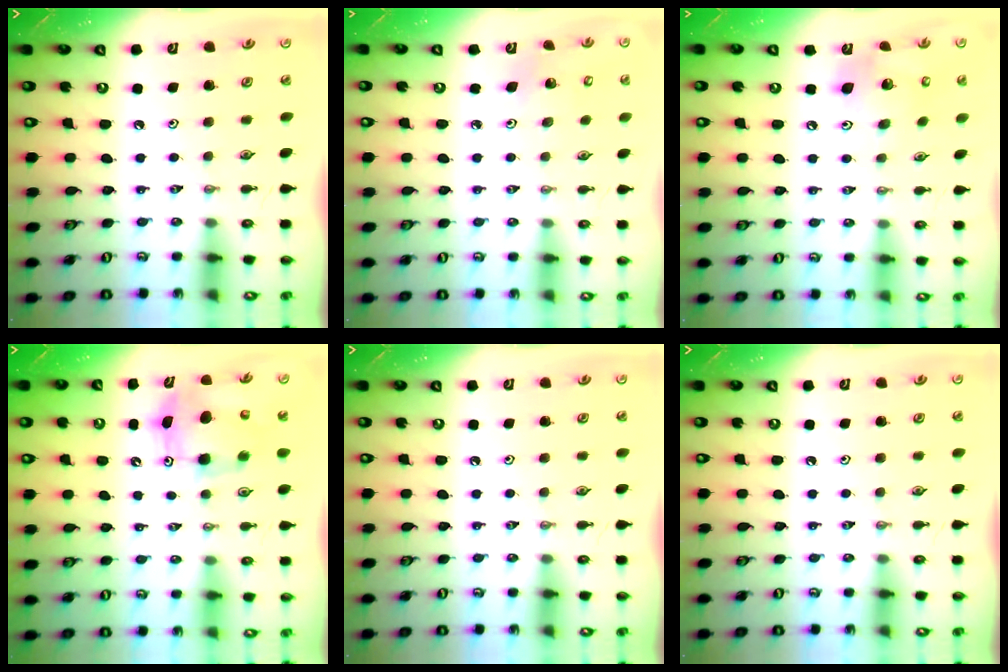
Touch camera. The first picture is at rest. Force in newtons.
{"total": 3.1, "press": 3.1, "slide": 0.2}
{"total": 14.8, "press": 14.5, "slide": 3.0}
{"total": 7.8, "press": 7.5, "slide": 2.0}
{"total": 0.0}
{"total": 0.0}